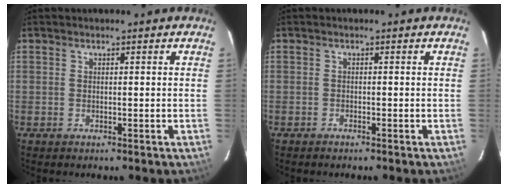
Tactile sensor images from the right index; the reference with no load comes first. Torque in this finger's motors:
{"motor_torque": [-0.07, -0.05, 0.04, 0.01]}